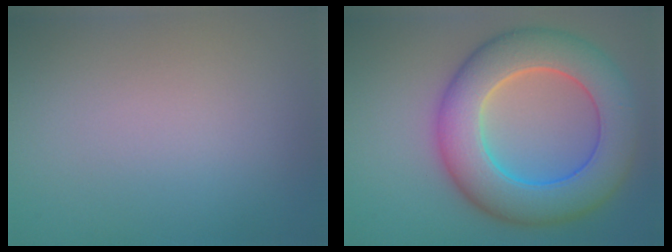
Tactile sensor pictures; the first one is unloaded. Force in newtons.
{"total": 10.5, "press": 10.5, "slide": 0.1}